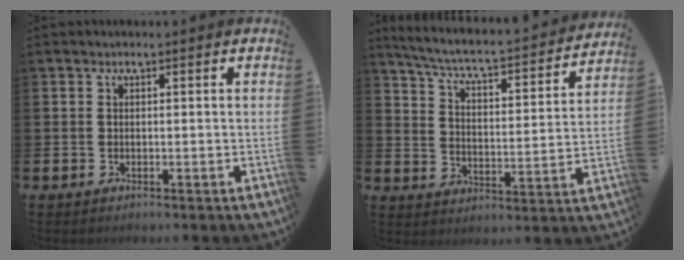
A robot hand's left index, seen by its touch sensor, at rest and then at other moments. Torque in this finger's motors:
{"motor_torque": [0.90, -1.24, 0.15, 0.04]}